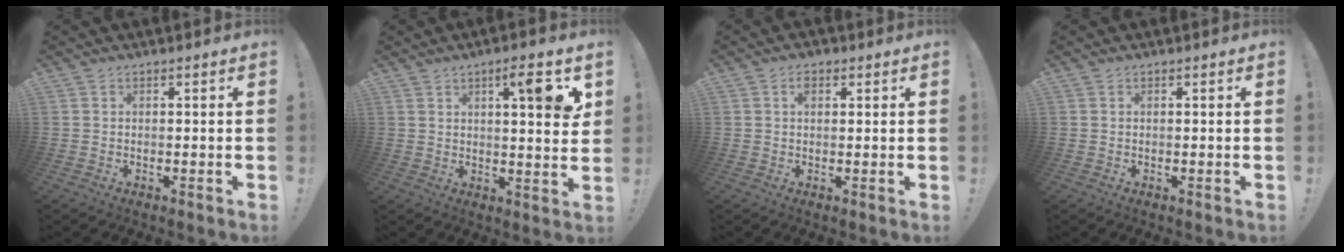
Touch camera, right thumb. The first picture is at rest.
{"total": 8.7, "force": [3.7, 1.7, 7.7], "torque": [-0.085, -0.021, 0.048]}
{"total": 3.2, "force": [1.3, 1.9, 2.3], "torque": [-0.026, -0.003, 0.018]}
{"total": 0.0}